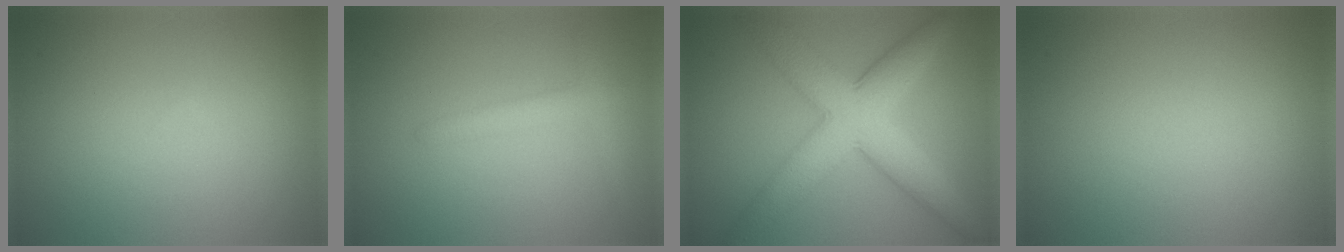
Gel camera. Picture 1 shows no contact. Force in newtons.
{"total": 2.0, "press": 1.9, "slide": 0.2}
{"total": 8.2, "press": 8.2, "slide": 0.2}
{"total": 0.0}